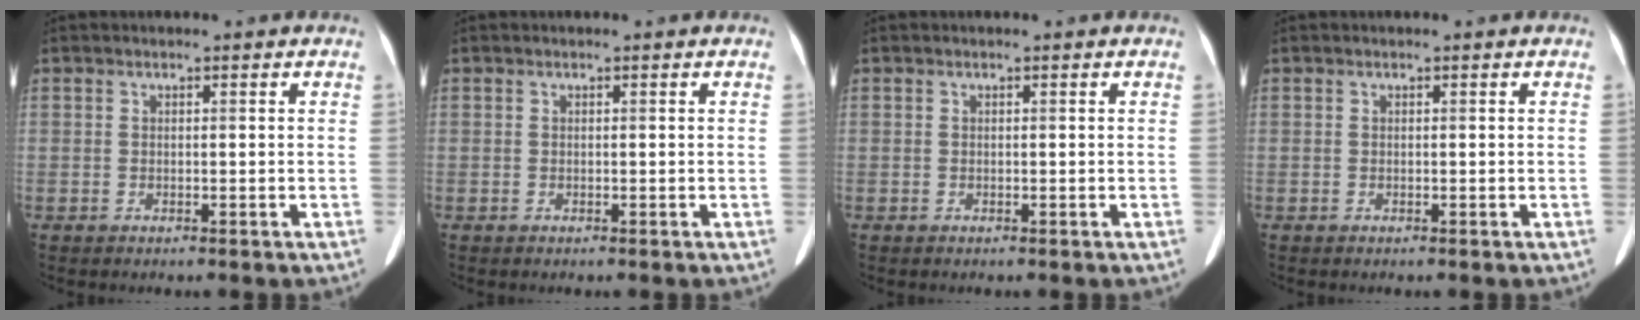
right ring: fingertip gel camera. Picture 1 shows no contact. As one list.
[{"total": 0.0}, {"total": 0.0}, {"total": 0.0}]